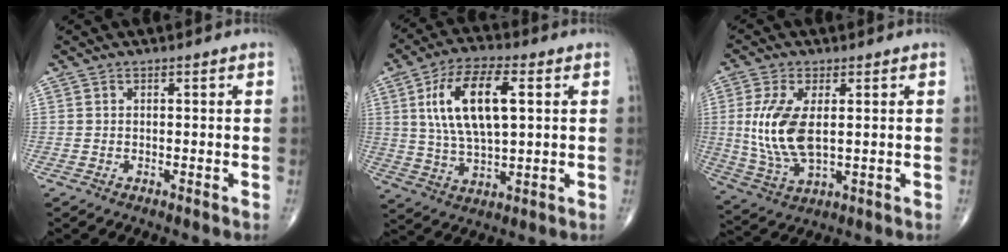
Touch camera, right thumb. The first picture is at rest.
{"total": 14.8, "force": [3.6, 6.1, 13.0], "torque": [-0.242, 0.002, 0.067]}
{"total": 11.6, "force": [1.1, 5.5, 10.1], "torque": [-0.221, -0.010, 0.031]}